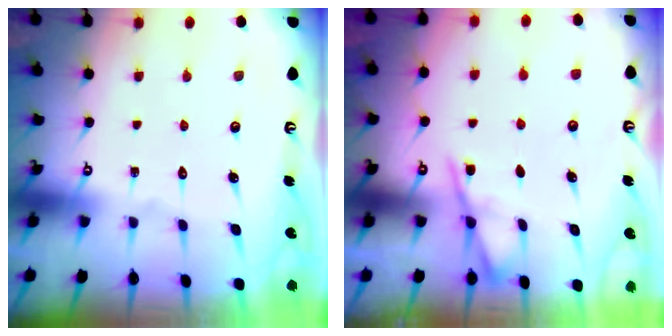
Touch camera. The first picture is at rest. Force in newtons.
{"total": 3.8, "press": 3.7, "slide": 0.7}